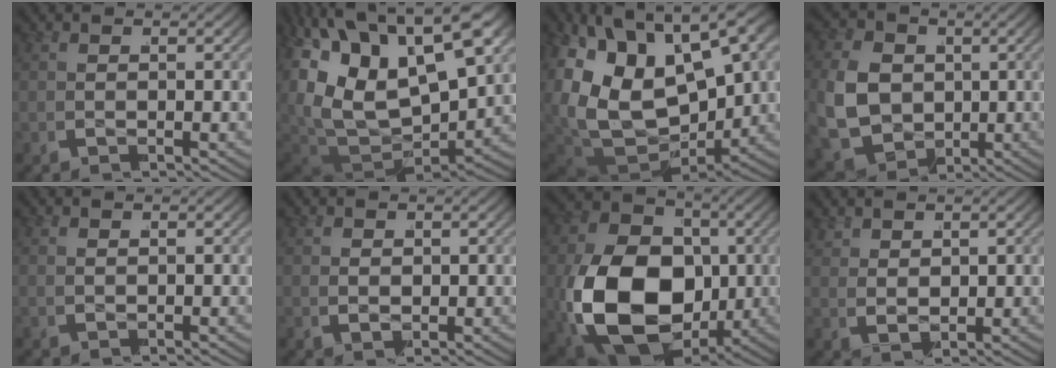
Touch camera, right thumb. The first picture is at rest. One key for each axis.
{"total": 14.8, "fx": -0.1, "fy": 9.5, "fz": 11.4, "tx": -0.236, "ty": -0.038, "tz": 0.010}
{"total": 17.2, "fx": -0.8, "fy": 11.7, "fz": 12.6, "tx": -0.267, "ty": -0.044, "tz": 0.003}
{"total": 14.0, "fx": -1.0, "fy": 11.6, "fz": 7.8, "tx": -0.210, "ty": -0.052, "tz": -0.002}
{"total": 0.6, "fx": 0.5, "fy": -0.2, "fz": -0.2, "tx": 0.005, "ty": 0.004, "tz": 0.010}
{"total": 1.1, "fx": 0.3, "fy": 0.9, "fz": 0.7, "tx": -0.017, "ty": -0.009, "tz": 0.013}
{"total": 21.4, "fx": -3.3, "fy": 15.1, "fz": 14.8, "tx": -0.322, "ty": -0.075, "tz": -0.028}
{"total": 1.8, "fx": 0.5, "fy": 1.3, "fz": 1.2, "tx": -0.039, "ty": -0.017, "tz": 0.020}